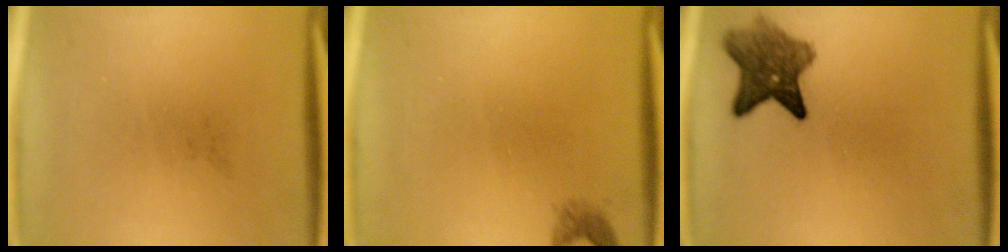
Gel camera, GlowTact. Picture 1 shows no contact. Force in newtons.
{"total": 1.2}
{"total": 6.6}